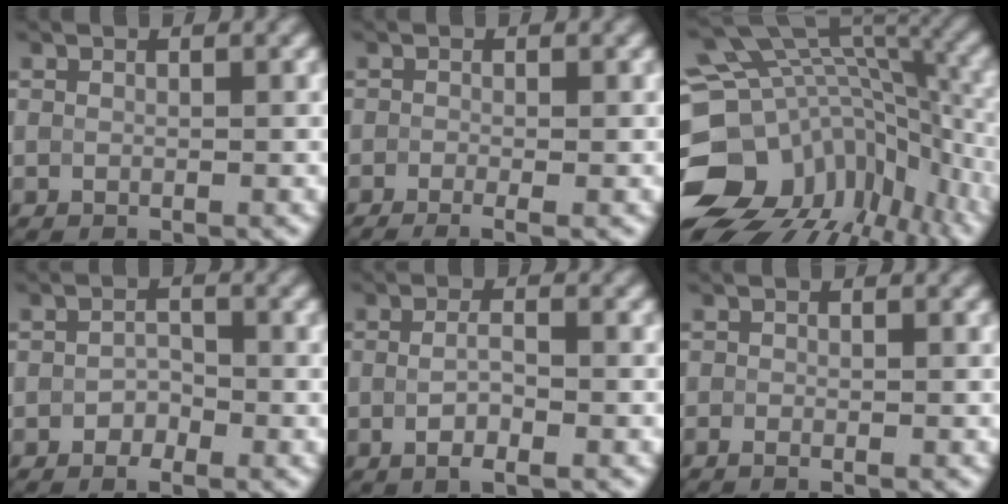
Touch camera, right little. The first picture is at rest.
{"total": 2.2, "force": [-1.6, 0.5, 1.4], "torque": [-0.010, -0.010, -0.018]}
{"total": 14.9, "force": [-5.1, 10.1, 9.7], "torque": [-0.216, -0.006, -0.056]}
{"total": 1.4, "force": [-1.3, 0.5, 0.0], "torque": [-0.005, 0.002, -0.019]}
{"total": 1.7, "force": [-1.1, 0.1, 1.3], "torque": [-0.030, -0.007, -0.013]}
{"total": 1.1, "force": [-1.0, -0.2, 0.1], "torque": [-0.001, -0.008, -0.010]}